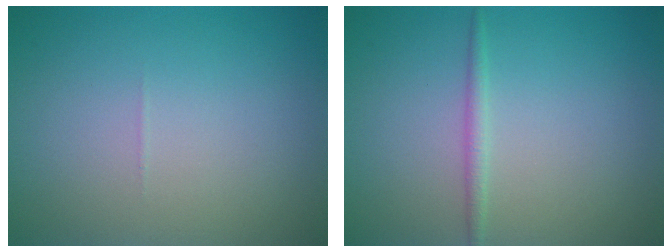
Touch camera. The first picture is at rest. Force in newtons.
{"total": 1.1, "press": 1.1, "slide": 0.0}